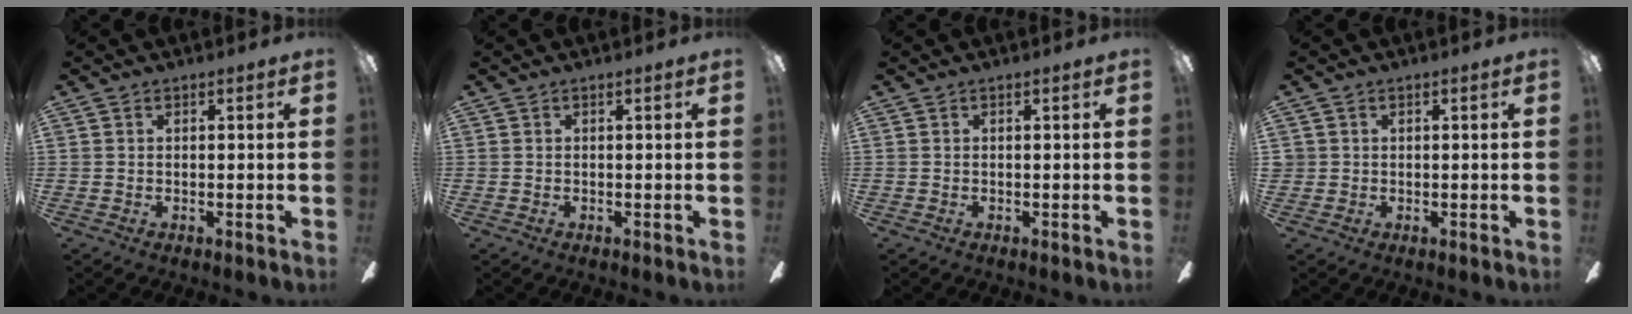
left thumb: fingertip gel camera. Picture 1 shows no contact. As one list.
[{"total": 0.0}, {"total": 0.0}, {"total": 1.3, "force": [0.3, 1.3, 0.1], "torque": [-0.003, 0.004, 0.003]}]